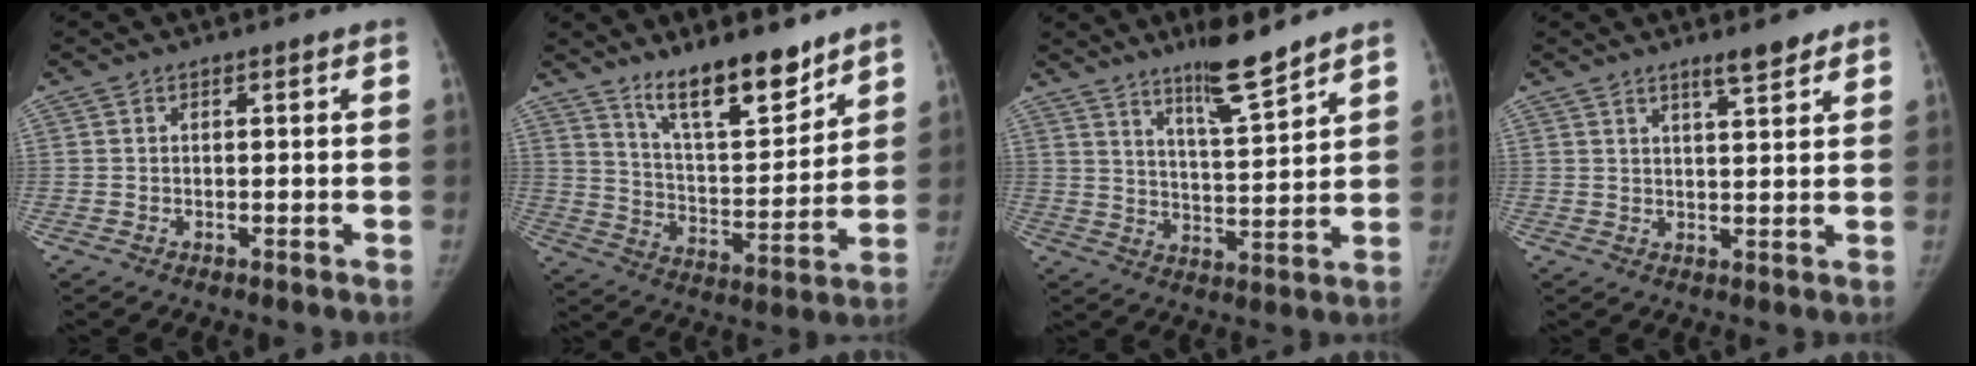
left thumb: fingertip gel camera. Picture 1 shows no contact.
{"total": 14.5, "force": [11.2, 4.1, 8.3], "torque": [-0.103, -0.085, 0.195]}
{"total": 9.1, "force": [7.2, 0.6, 5.5], "torque": [-0.089, -0.060, 0.128]}
{"total": 4.7, "force": [3.4, 0.9, 3.0], "torque": [-0.036, -0.022, 0.053]}